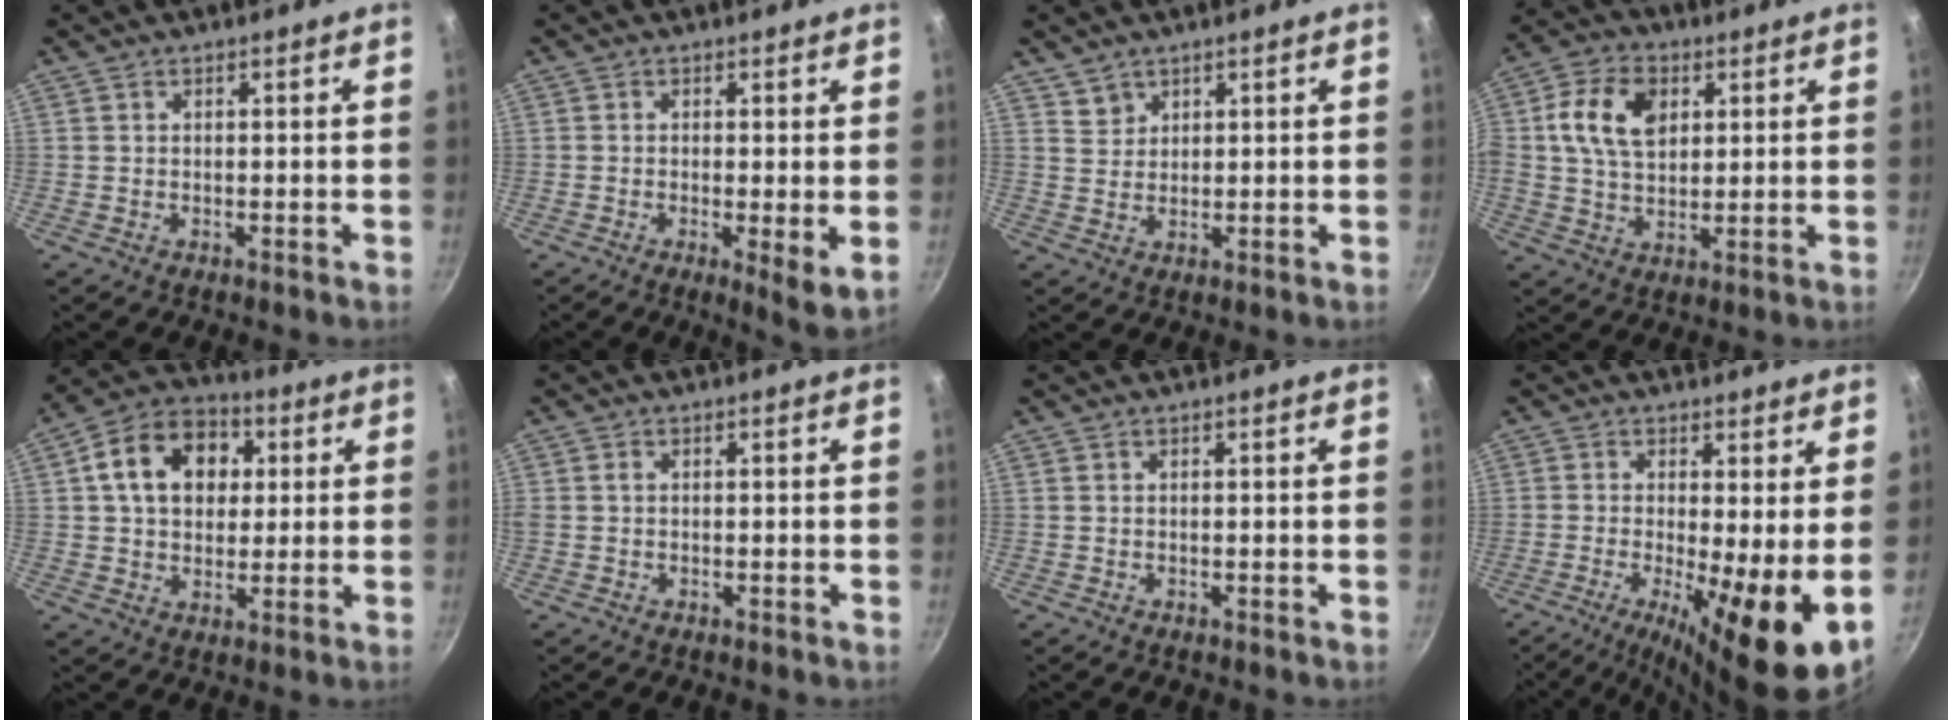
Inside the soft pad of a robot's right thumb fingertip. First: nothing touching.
{"total": 5.2, "force": [-0.5, 1.3, 5.0], "torque": [-0.075, -0.019, -0.007]}
{"total": 2.8, "force": [2.0, 1.9, 0.2], "torque": [0.015, 0.001, 0.039]}
{"total": 11.4, "force": [2.8, 7.8, 7.9], "torque": [-0.134, 0.004, 0.043]}
{"total": 14.3, "force": [3.3, 10.7, 8.9], "torque": [-0.123, 0.019, 0.041]}
{"total": 0.7, "force": [0.0, 0.6, 0.4], "torque": [-0.006, 0.004, -0.001]}
{"total": 0.0}
{"total": 11.6, "force": [-1.4, 2.3, 11.3], "torque": [-0.180, -0.013, -0.024]}